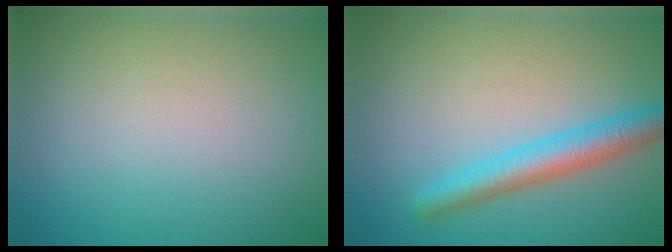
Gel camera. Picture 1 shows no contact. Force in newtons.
{"total": 3.6, "press": 3.6, "slide": 0.1}